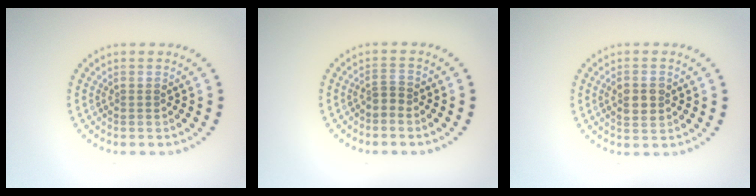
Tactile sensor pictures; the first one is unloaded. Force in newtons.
{"total": 1.3, "press": 0.9, "slide": 0.9}
{"total": 2.2, "press": 2.2, "slide": 0.2}